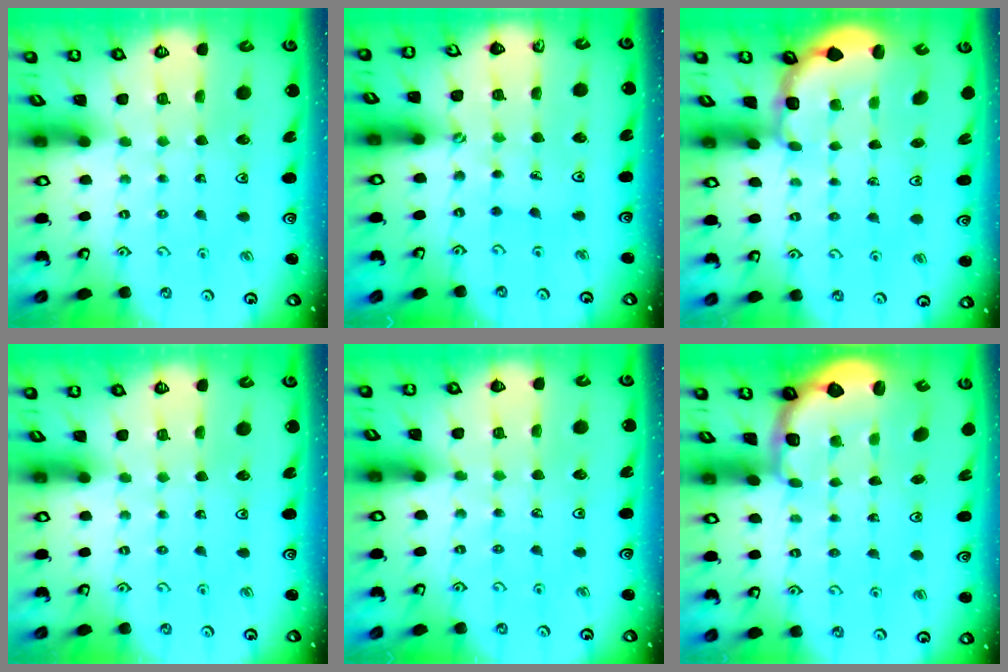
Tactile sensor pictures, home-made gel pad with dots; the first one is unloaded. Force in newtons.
{"total": 2.4, "press": 2.0, "slide": 1.3}
{"total": 2.8, "press": 2.4, "slide": 1.4}
{"total": 0.0}
{"total": 4.1, "press": 3.7, "slide": 1.8}
{"total": 2.5, "press": 1.9, "slide": 1.7}